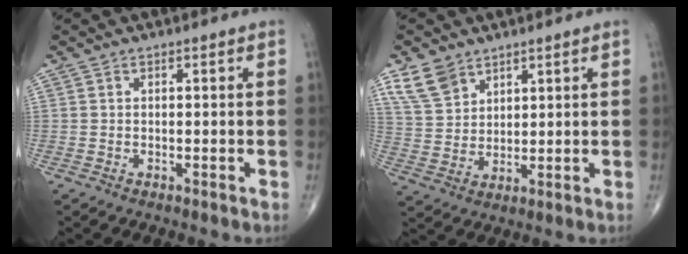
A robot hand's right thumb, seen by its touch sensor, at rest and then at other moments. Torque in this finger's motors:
{"motor_torque": [0.00, 0.01, 0.00, 0.00, 0.00]}